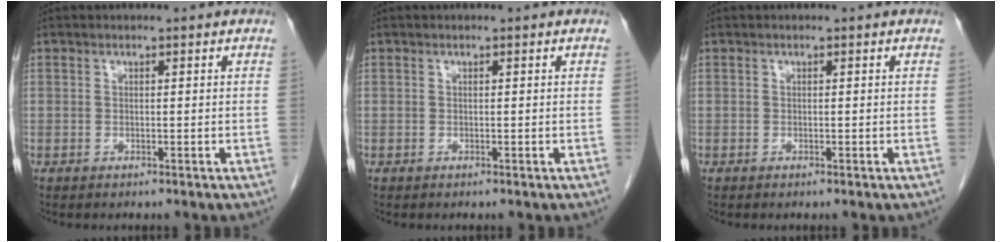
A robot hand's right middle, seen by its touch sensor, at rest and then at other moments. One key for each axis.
{"total": 0.0}
{"total": 0.0}